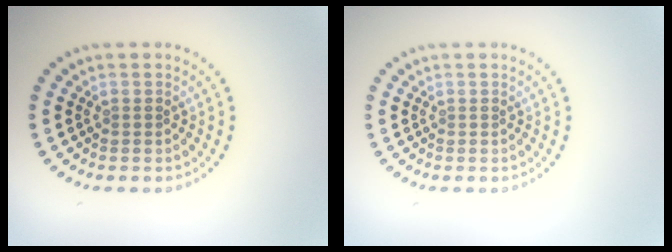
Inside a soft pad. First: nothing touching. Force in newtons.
{"total": 0.0}